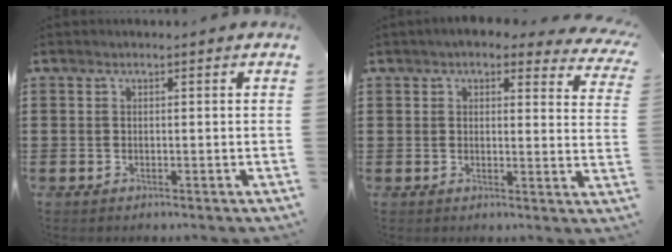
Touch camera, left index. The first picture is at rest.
{"total": 4.3, "force": [3.6, 0.9, 2.1], "torque": [-0.045, -0.010, 0.063]}